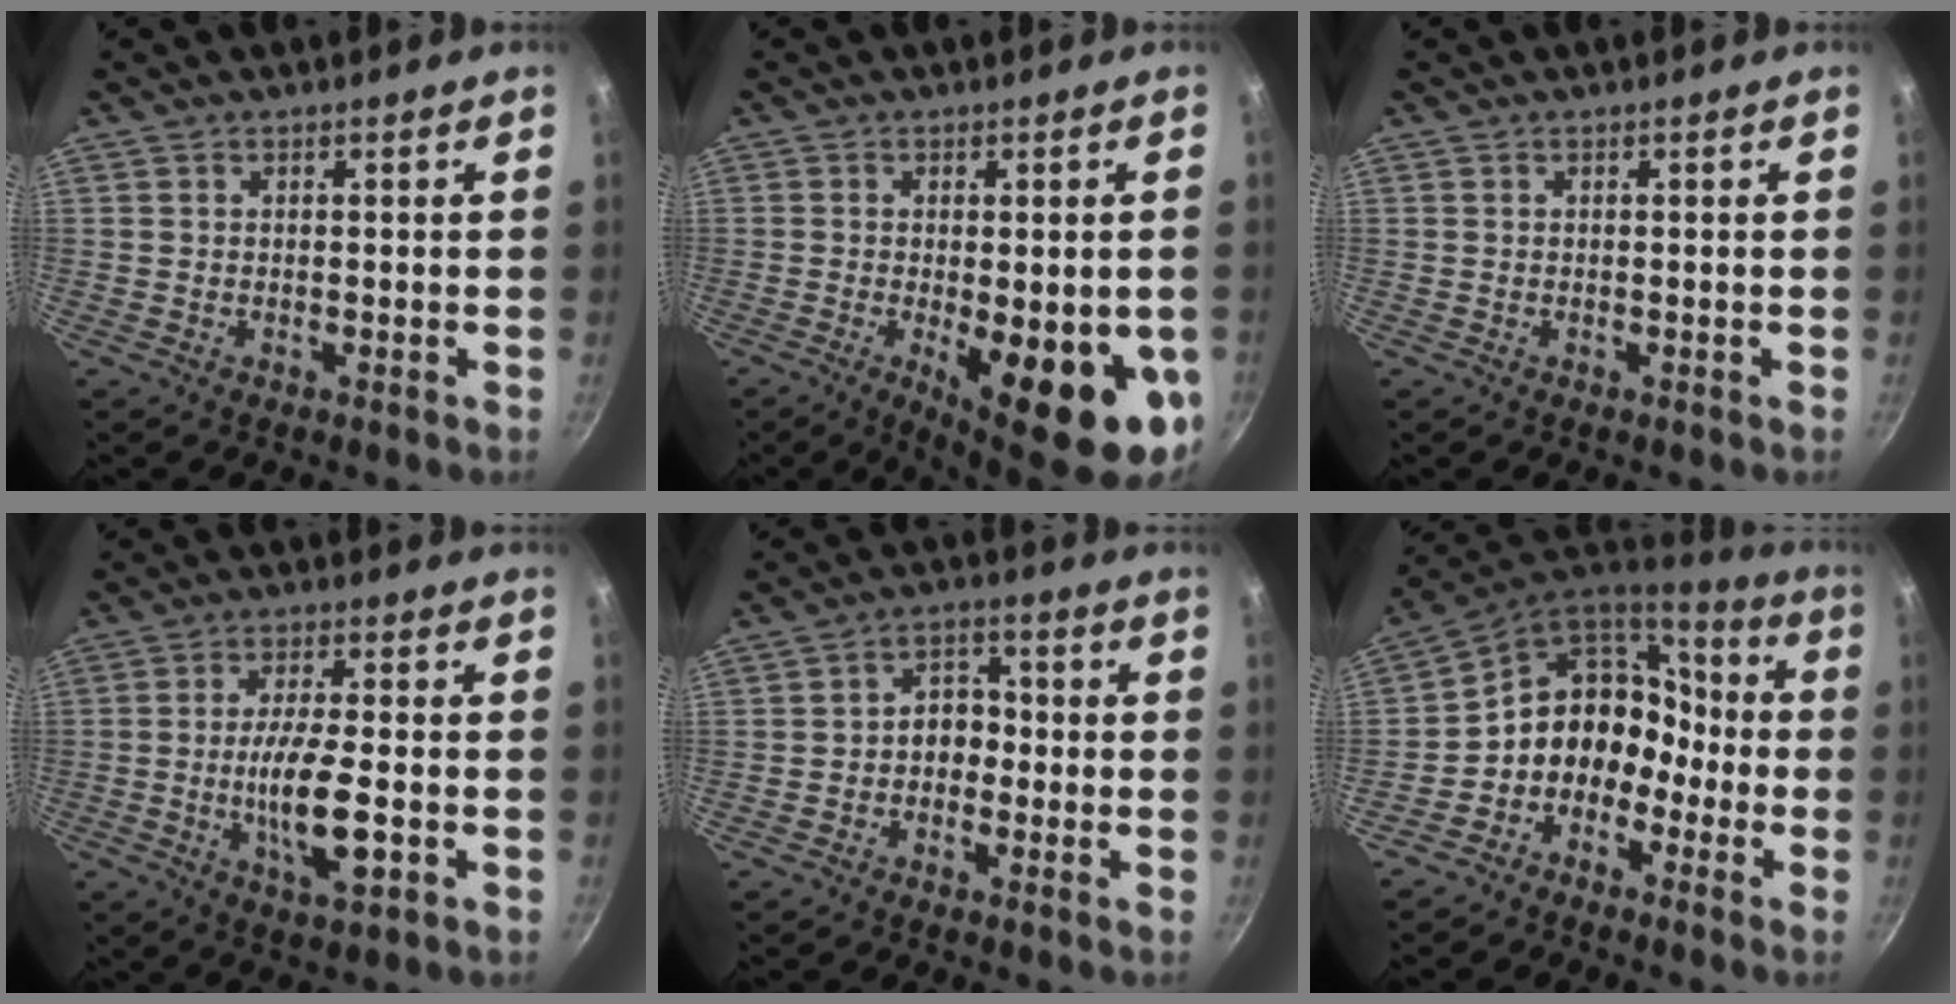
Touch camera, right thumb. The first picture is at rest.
{"total": 16.8, "force": [-4.2, 5.3, 15.4], "torque": [-0.181, -0.016, -0.042]}
{"total": 0.0}
{"total": 11.0, "force": [-2.6, 3.1, 10.2], "torque": [-0.183, 0.004, -0.047]}
{"total": 5.3, "force": [-1.2, 4.1, 3.1], "torque": [-0.008, 0.026, -0.030]}
{"total": 12.6, "force": [-4.2, 10.3, 5.9], "torque": [-0.039, 0.072, -0.092]}